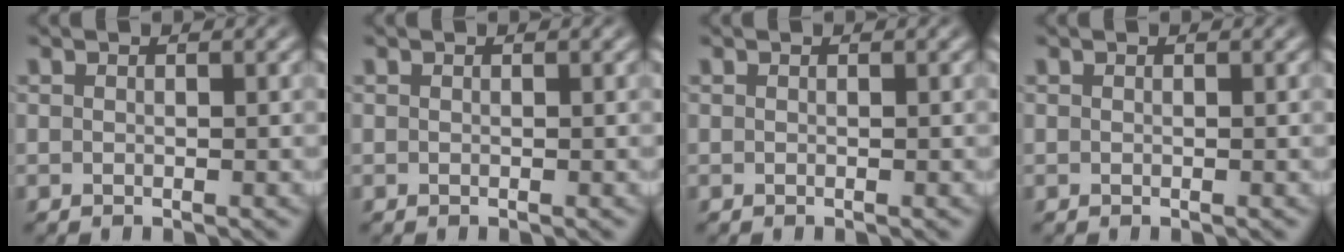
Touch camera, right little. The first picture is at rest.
{"total": 0.0}
{"total": 0.0}
{"total": 0.0}